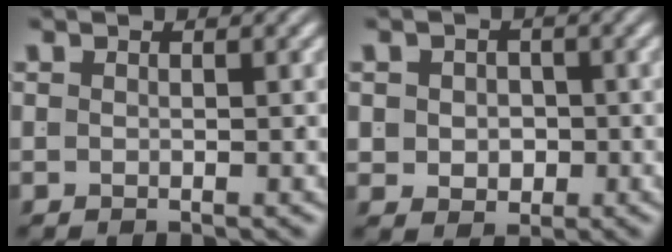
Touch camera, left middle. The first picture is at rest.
{"total": 3.3, "force": [-0.4, 2.9, 1.6], "torque": [-0.027, -0.015, 0.002]}